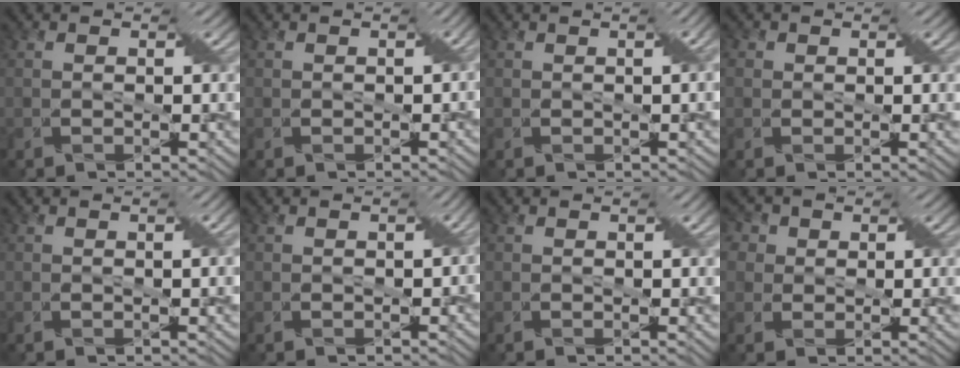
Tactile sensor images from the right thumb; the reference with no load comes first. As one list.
[{"total": 1.2, "force": [-0.2, 0.8, 0.9], "torque": [-0.008, -0.002, -0.003]}, {"total": 2.6, "force": [0.1, 0.4, 2.6], "torque": [-0.036, 0.010, -0.001]}, {"total": 1.7, "force": [0.5, 1.6, 0.6], "torque": [-0.009, 0.009, -0.004]}, {"total": 1.9, "force": [0.1, 0.4, 1.9], "torque": [-0.024, 0.006, 0.001]}, {"total": 1.7, "force": [-0.3, 1.1, 1.3], "torque": [-0.013, -0.003, -0.004]}, {"total": 1.3, "force": [0.2, 0.0, 1.3], "torque": [-0.015, 0.003, 0.007]}, {"total": 6.9, "force": [2.9, 5.5, 3.0], "torque": [-0.079, 0.027, 0.036]}]